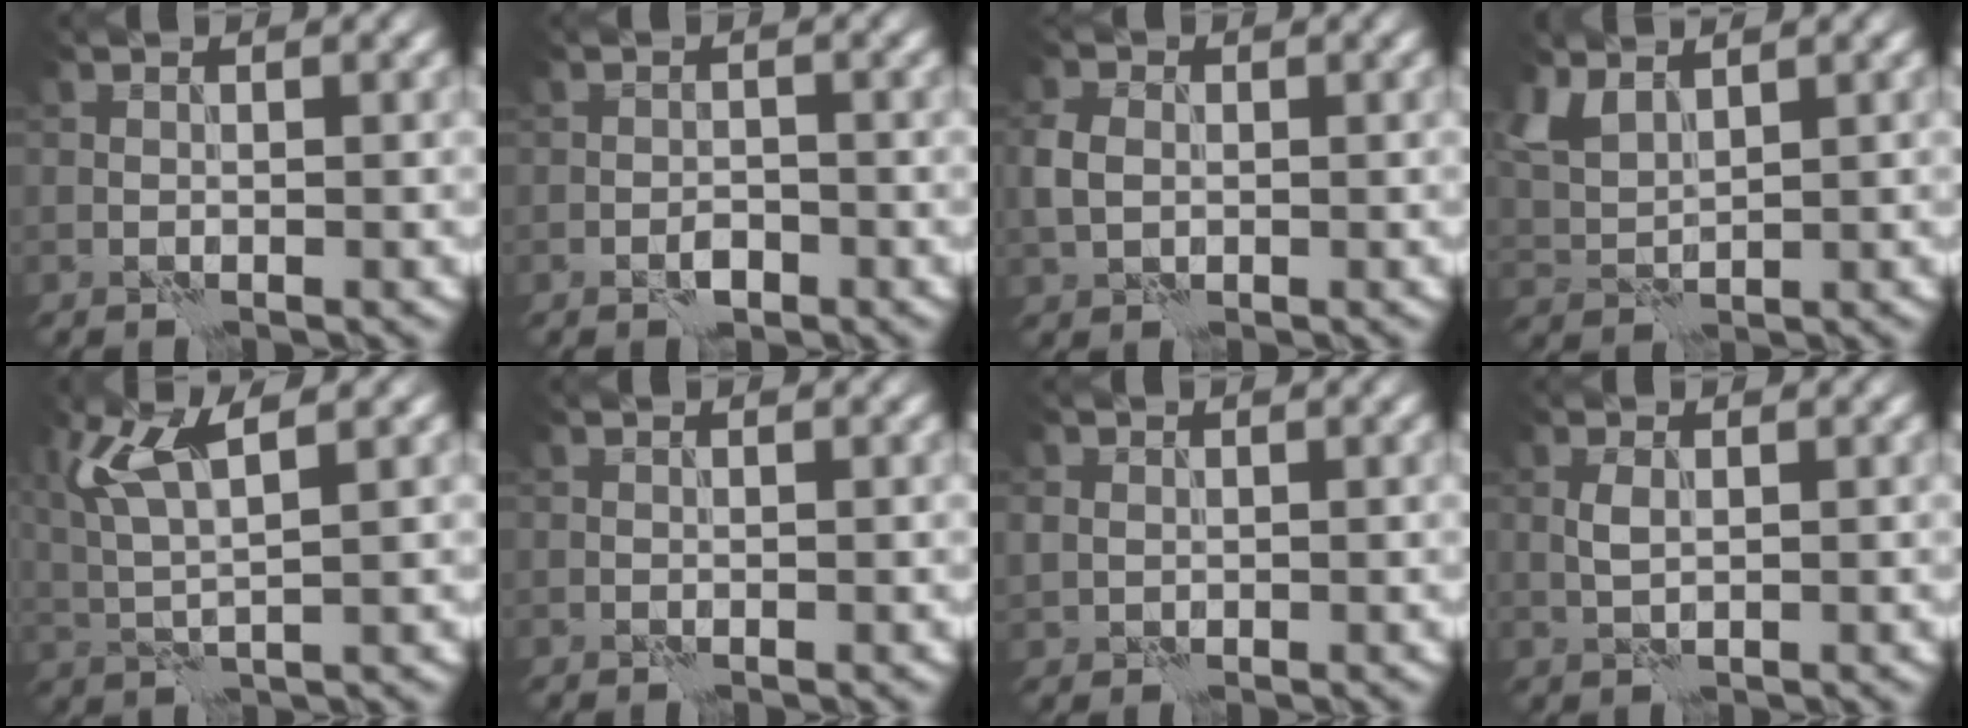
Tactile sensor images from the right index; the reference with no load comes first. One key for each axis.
{"total": 1.3, "fx": -0.9, "fy": 0.5, "fz": 0.7, "tx": -0.010, "ty": 0.006, "tz": -0.019}
{"total": 2.7, "fx": 0.0, "fy": 2.1, "fz": 1.7, "tx": -0.043, "ty": 0.006, "tz": -0.006}
{"total": 3.3, "fx": 2.4, "fy": 1.5, "fz": 1.8, "tx": -0.049, "ty": 0.004, "tz": 0.051}
{"total": 6.0, "fx": 2.6, "fy": 1.5, "fz": 5.3, "tx": -0.122, "ty": 0.011, "tz": 0.053}
{"total": 0.0}
{"total": 1.4, "fx": 0.3, "fy": 1.3, "fz": 0.3, "tx": -0.009, "ty": -0.001, "tz": 0.006}
{"total": 1.3, "fx": 0.2, "fy": 0.6, "fz": 1.2, "tx": -0.028, "ty": 0.003, "tz": 0.005}